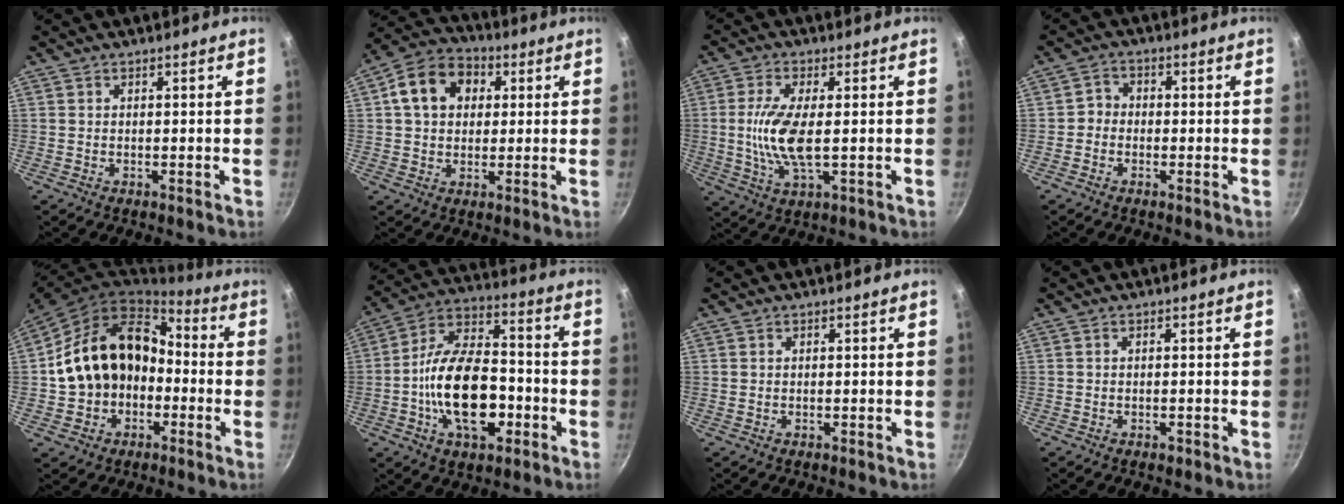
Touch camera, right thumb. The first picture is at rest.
{"total": 11.8, "force": [2.9, 9.1, 6.8], "torque": [-0.088, 0.020, 0.032]}
{"total": 9.7, "force": [0.0, 3.5, 9.0], "torque": [-0.191, -0.004, 0.000]}
{"total": 2.8, "force": [-0.9, 2.4, 0.9], "torque": [0.003, 0.015, -0.025]}
{"total": 18.0, "force": [-2.1, 14.3, 10.7], "torque": [-0.167, 0.068, -0.032]}
{"total": 19.2, "force": [-4.9, 10.6, 15.3], "torque": [-0.240, 0.041, -0.093]}
{"total": 0.0}
{"total": 0.8, "force": [-0.5, 0.5, 0.5], "torque": [-0.009, 0.003, -0.004]}